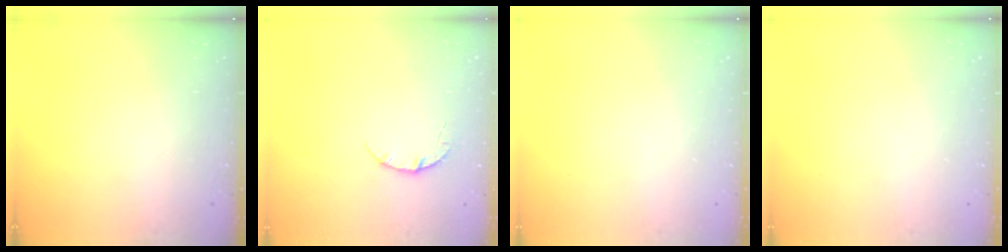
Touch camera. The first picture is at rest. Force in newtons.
{"total": 4.2, "press": 4.2, "slide": 0.5}
{"total": 0.0}
{"total": 0.0}